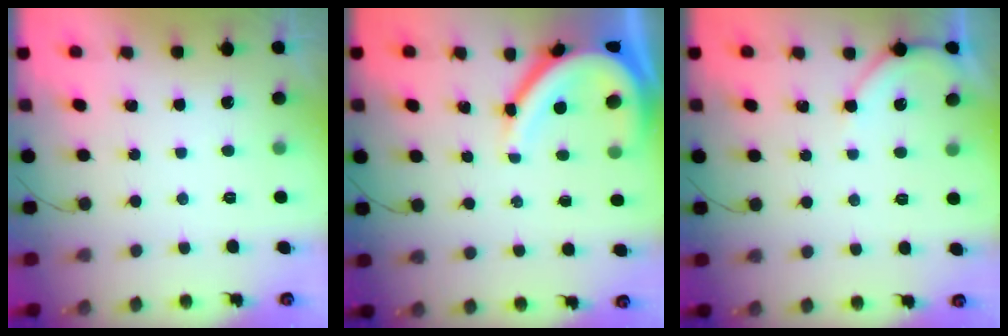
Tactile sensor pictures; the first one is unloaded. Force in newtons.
{"total": 11.1, "press": 11.0, "slide": 1.1}
{"total": 5.4, "press": 5.4, "slide": 0.9}